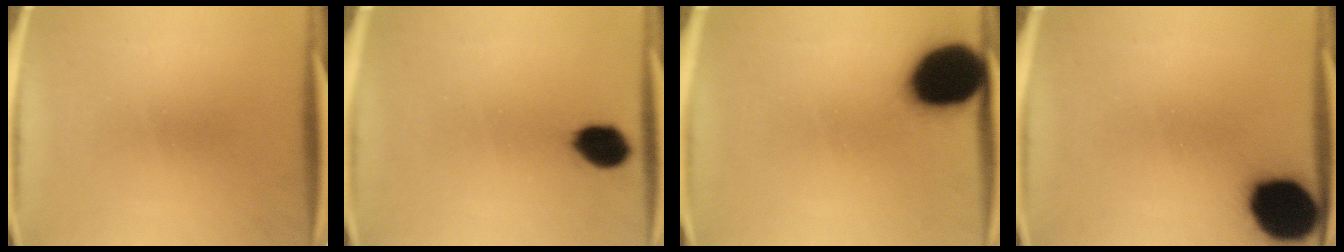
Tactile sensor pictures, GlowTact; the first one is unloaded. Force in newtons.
{"total": 7.5}
{"total": 20.5}
{"total": 17.8}